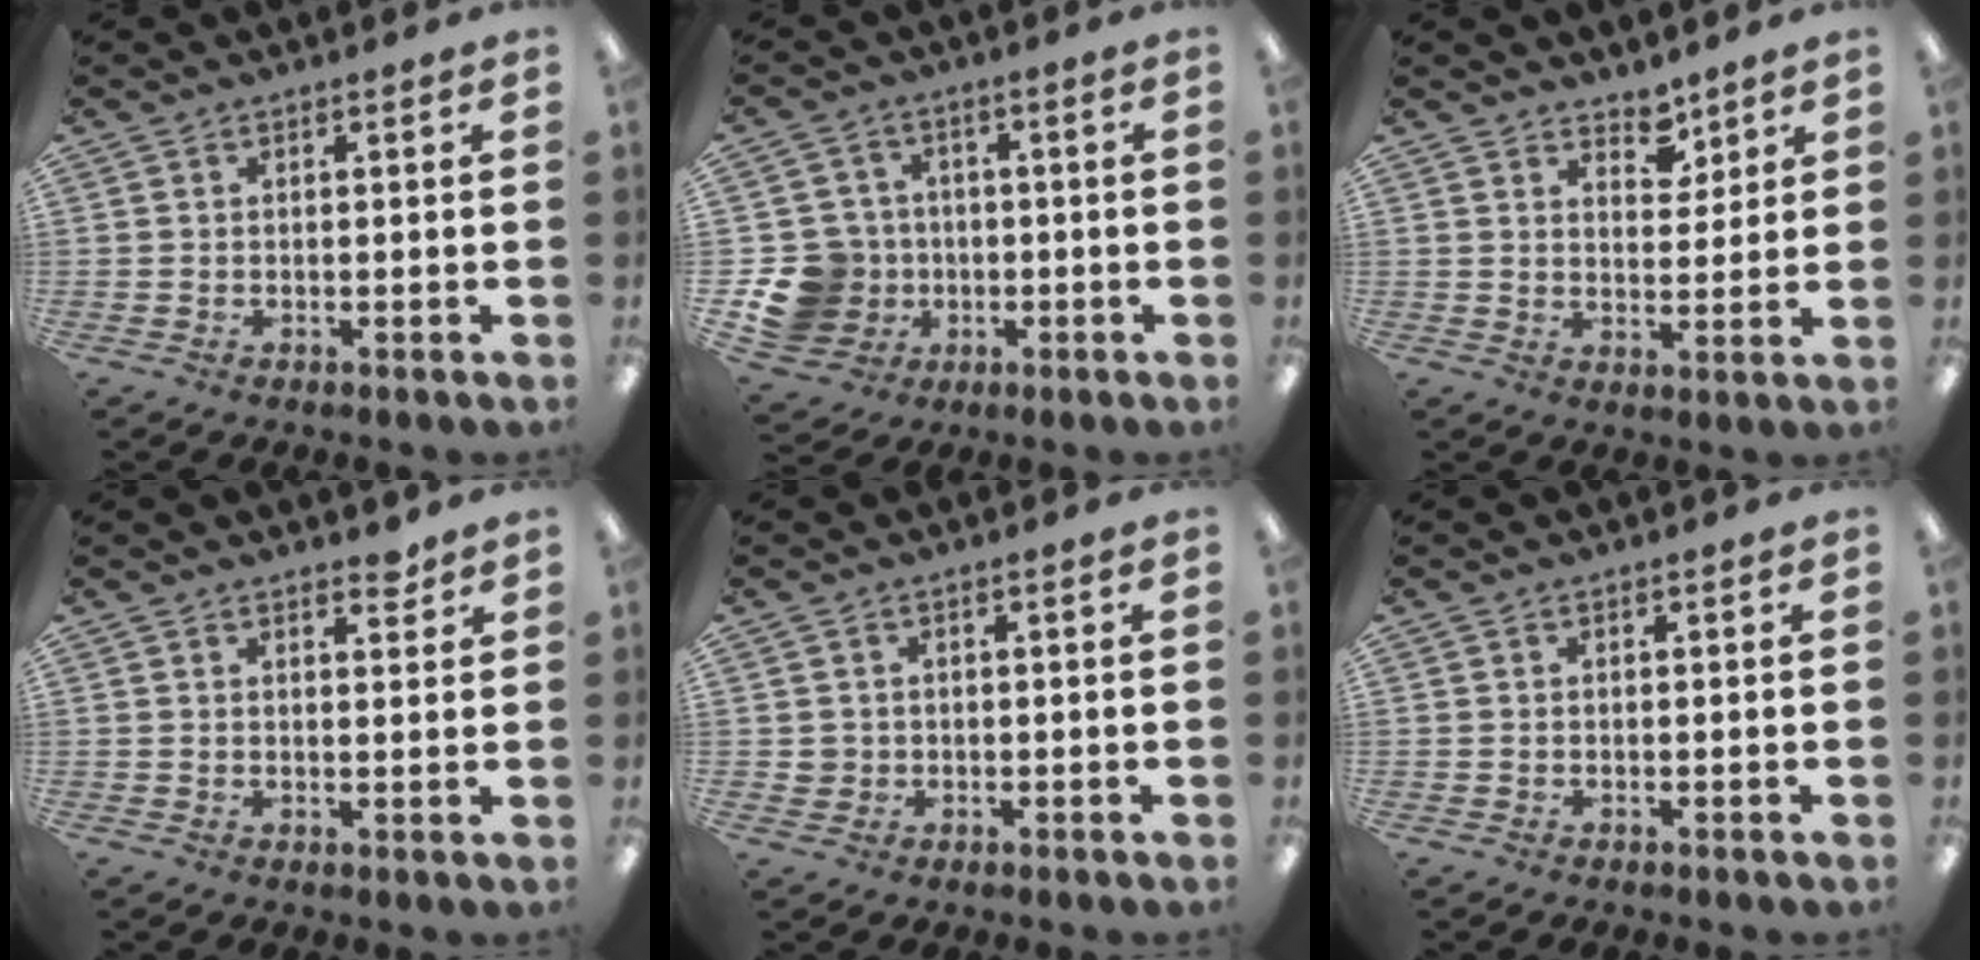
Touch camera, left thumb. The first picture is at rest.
{"total": 11.6, "force": [-2.7, 10.7, 3.4], "torque": [-0.089, 0.027, -0.038]}
{"total": 5.2, "force": [4.5, 2.4, 1.1], "torque": [-0.003, -0.032, 0.079]}
{"total": 2.6, "force": [2.3, 0.9, 0.9], "torque": [0.005, -0.015, 0.037]}
{"total": 2.1, "force": [0.0, 2.1, 0.4], "torque": [-0.010, 0.004, -0.002]}
{"total": 0.0}